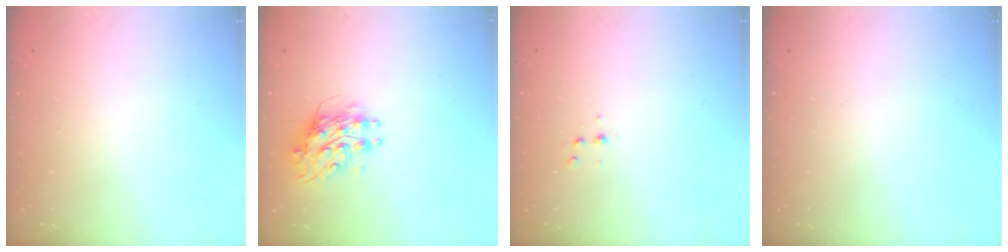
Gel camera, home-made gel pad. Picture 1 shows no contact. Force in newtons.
{"total": 8.9, "press": 8.9, "slide": 0.5}
{"total": 3.7, "press": 3.5, "slide": 1.1}
{"total": 0.0}